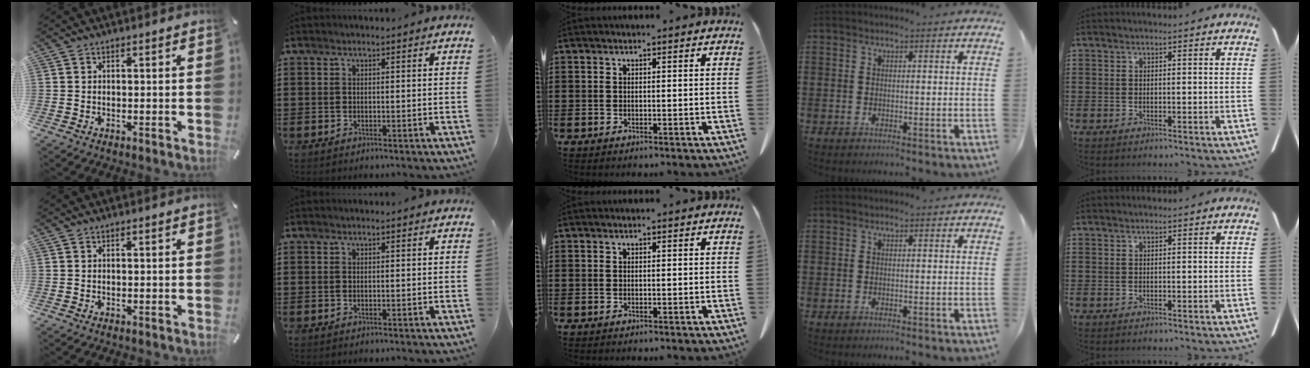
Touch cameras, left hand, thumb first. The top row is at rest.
{}